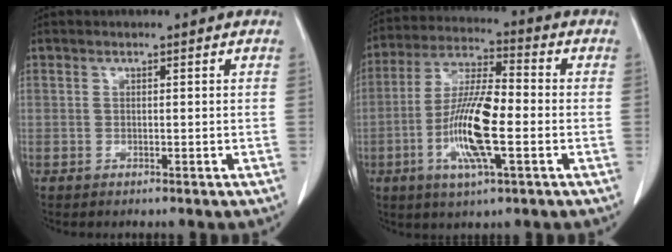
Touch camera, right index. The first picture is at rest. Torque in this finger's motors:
{"motor_torque": [1.70, -0.44, 0.43, 0.21]}